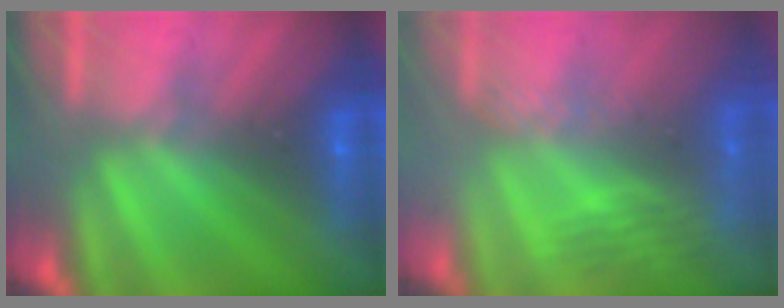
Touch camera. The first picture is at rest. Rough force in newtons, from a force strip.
{"total": 2.7}